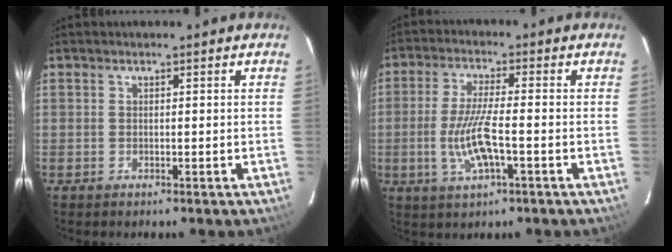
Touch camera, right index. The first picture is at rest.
{"total": 8.6, "force": [-2.4, 1.8, 8.1], "torque": [-0.165, -0.007, -0.047]}